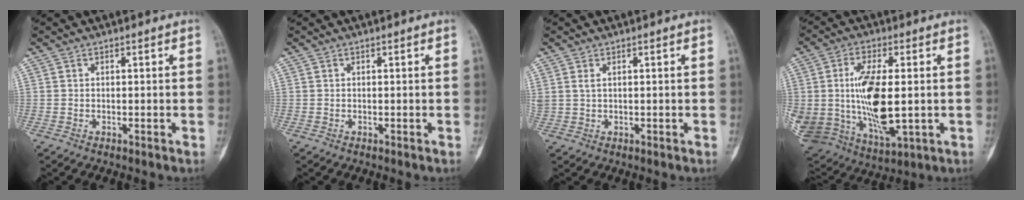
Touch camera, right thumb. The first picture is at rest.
{"total": 0.0}
{"total": 1.3, "force": [0.6, 0.6, 1.0], "torque": [-0.026, 0.005, 0.020]}
{"total": 22.9, "force": [0.2, 12.1, 19.5], "torque": [-0.414, -0.013, 0.027]}